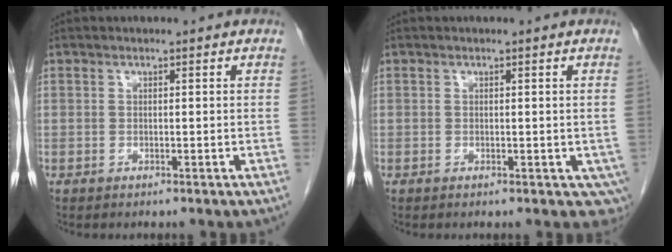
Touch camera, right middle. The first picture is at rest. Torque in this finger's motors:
{"motor_torque": [0.61, 0.02, 0.03, 0.02]}